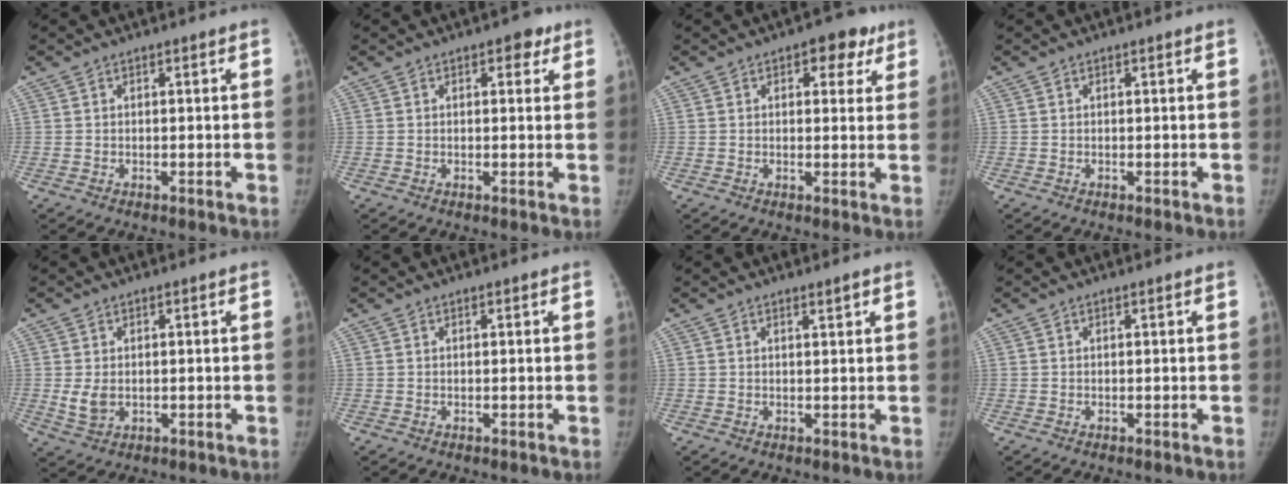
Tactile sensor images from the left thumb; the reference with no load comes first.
{"total": 3.5, "force": [1.8, 2.1, 2.2], "torque": [-0.002, -0.001, 0.014]}
{"total": 6.0, "force": [3.1, 3.5, 3.8], "torque": [-0.007, -0.005, 0.029]}
{"total": 0.0}
{"total": 3.3, "force": [-0.1, 2.4, 2.4], "torque": [-0.043, -0.009, 0.005]}
{"total": 0.0}
{"total": 1.2, "force": [0.9, 0.1, 0.8], "torque": [-0.010, -0.007, 0.015]}
{"total": 0.0}